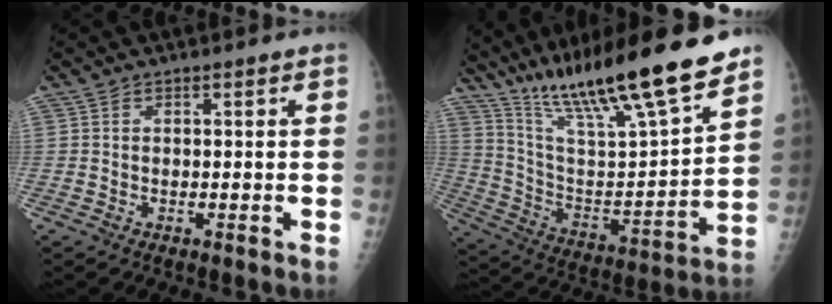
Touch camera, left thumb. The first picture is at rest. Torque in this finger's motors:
{"motor_torque": [1.53, 1.51, 1.42, -1.35, 0.14]}